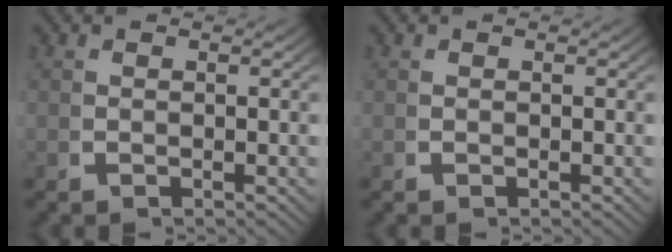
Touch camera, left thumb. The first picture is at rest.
{"total": 0.0}